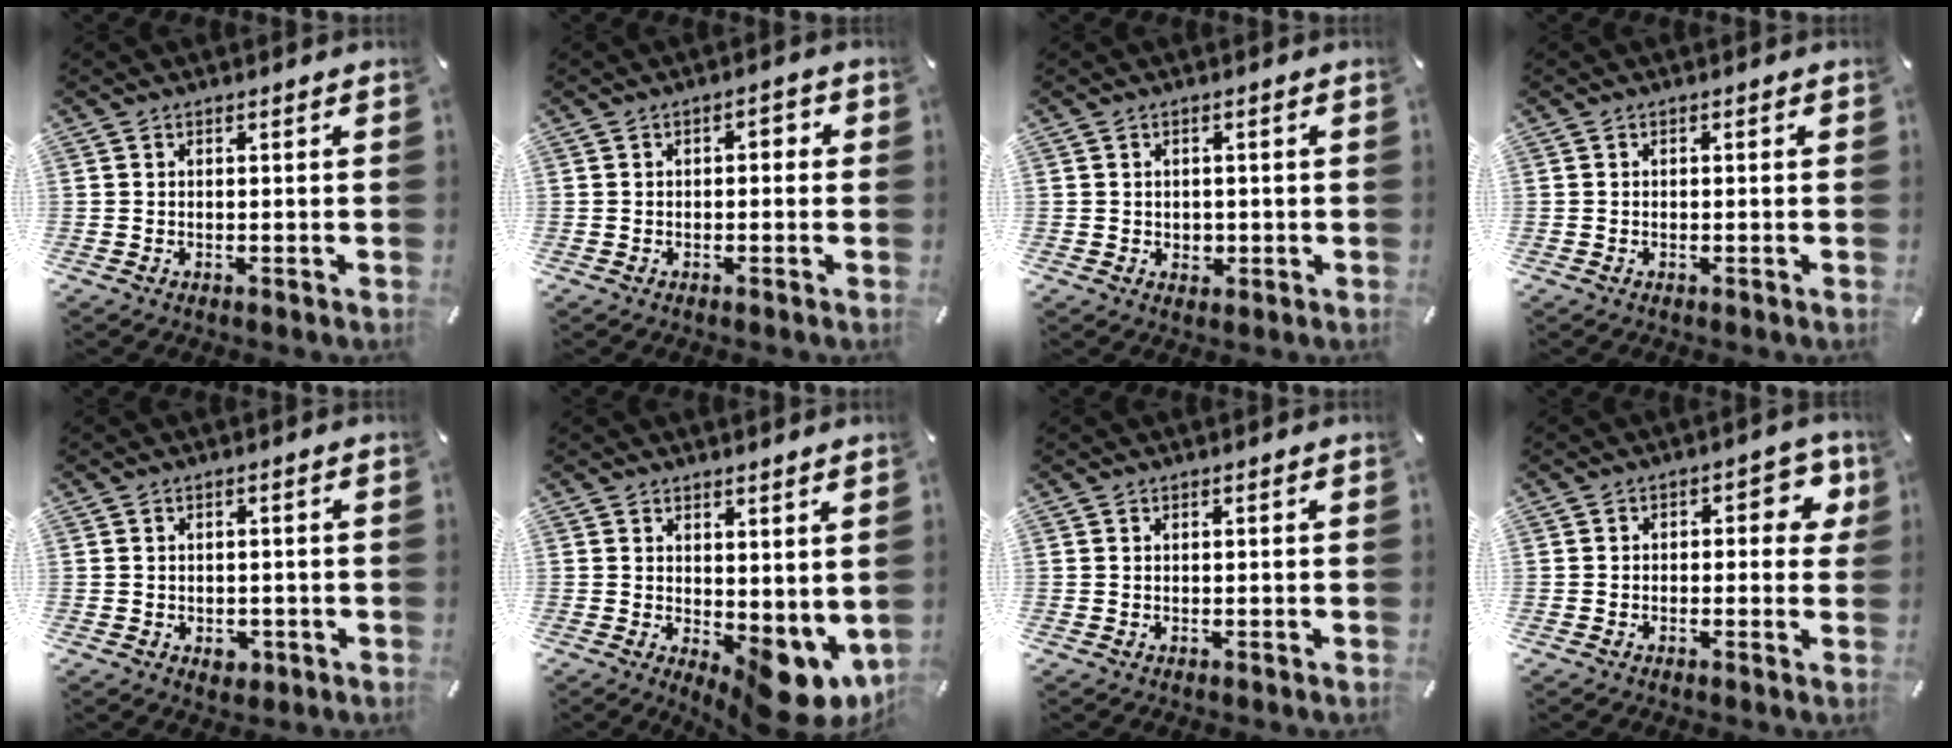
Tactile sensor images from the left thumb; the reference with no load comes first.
{"total": 2.3, "force": [-1.2, 1.2, 1.5], "torque": [-0.029, 0.013, -0.027]}
{"total": 2.1, "force": [-0.1, 1.9, 0.8], "torque": [-0.009, 0.001, -0.006]}
{"total": 0.5, "force": [-0.4, 0.3, 0.2], "torque": [-0.005, -0.001, -0.007]}
{"total": 2.9, "force": [-1.1, 2.3, 1.5], "torque": [-0.025, 0.005, -0.018]}
{"total": 8.0, "force": [-1.5, 4.9, 6.1], "torque": [-0.043, -0.013, -0.013]}
{"total": 0.0}
{"total": 6.2, "force": [0.6, 3.7, 5.0], "torque": [-0.057, 0.003, 0.000]}